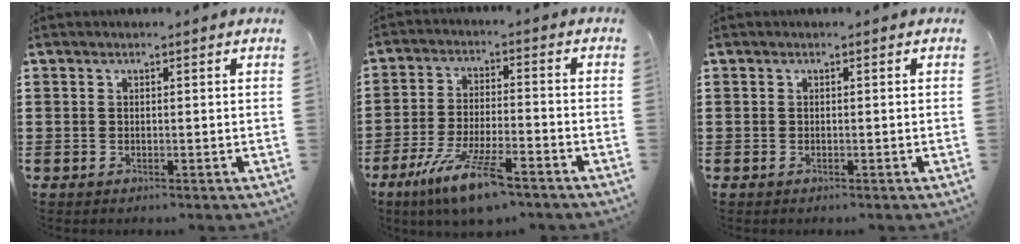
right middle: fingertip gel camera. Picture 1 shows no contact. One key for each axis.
{"total": 10.7, "fx": -7.1, "fy": 1.9, "fz": 7.7, "tx": -0.163, "ty": -0.005, "tz": -0.136}
{"total": 0.0}